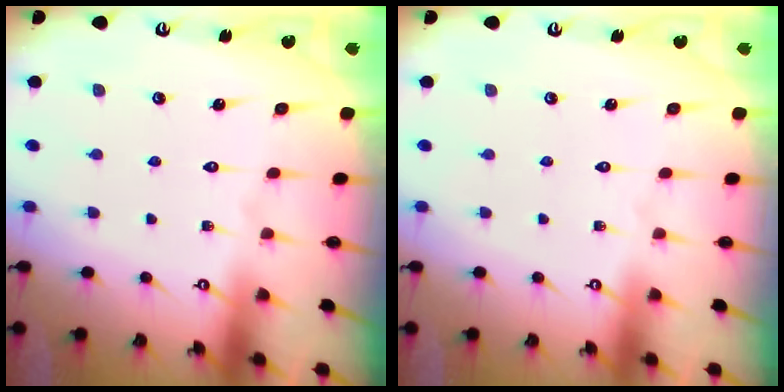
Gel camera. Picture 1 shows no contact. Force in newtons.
{"total": 0.0}